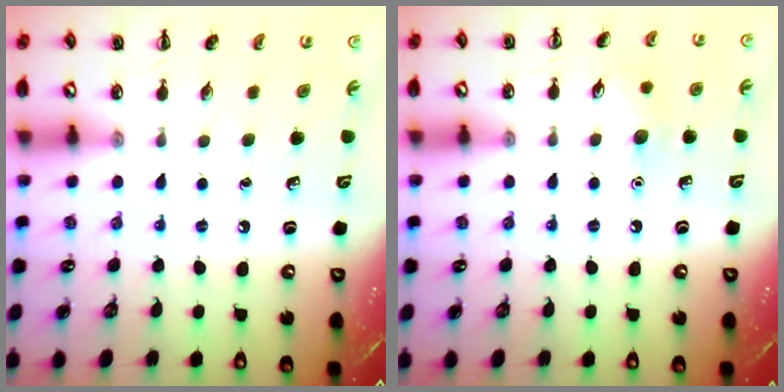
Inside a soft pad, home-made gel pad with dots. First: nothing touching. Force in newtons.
{"total": 6.9, "press": 6.7, "slide": 1.8}